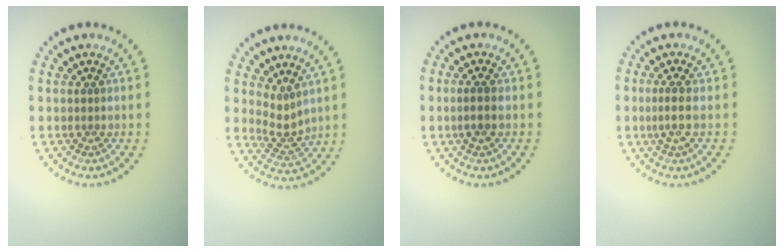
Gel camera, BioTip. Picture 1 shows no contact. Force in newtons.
{"total": 2.2, "press": 1.5, "slide": 1.6}
{"total": 1.6, "press": 1.3, "slide": 0.9}
{"total": 1.8, "press": 1.4, "slide": 1.1}